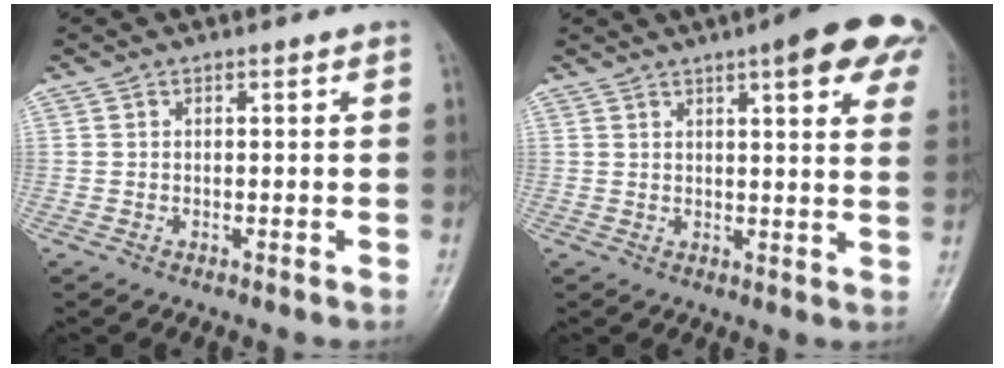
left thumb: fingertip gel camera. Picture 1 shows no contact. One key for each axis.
{"total": 16.1, "fx": 8.5, "fy": 4.1, "fz": 13.0, "tx": -0.144, "ty": -0.015, "tz": 0.095}